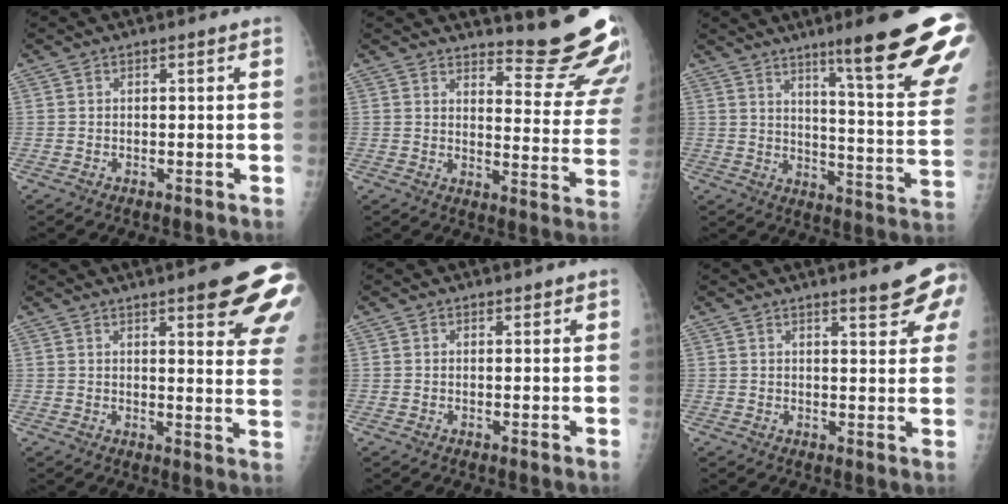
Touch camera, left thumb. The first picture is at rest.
{"total": 15.4, "force": [14.4, 1.7, 5.3], "torque": [-0.037, -0.167, 0.170]}
{"total": 21.8, "force": [13.9, 1.5, 16.7], "torque": [-0.200, -0.080, 0.195]}
{"total": 16.9, "force": [10.1, 3.6, 13.0], "torque": [-0.139, -0.042, 0.113]}
{"total": 1.2, "force": [0.9, 0.8, 0.1], "torque": [0.017, -0.004, 0.006]}
{"total": 7.8, "force": [5.4, 1.8, 5.3], "torque": [-0.044, -0.025, 0.058]}